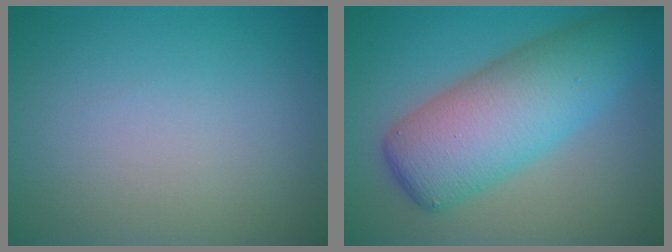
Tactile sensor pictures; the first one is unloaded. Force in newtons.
{"total": 8.9, "press": 8.9, "slide": 0.2}